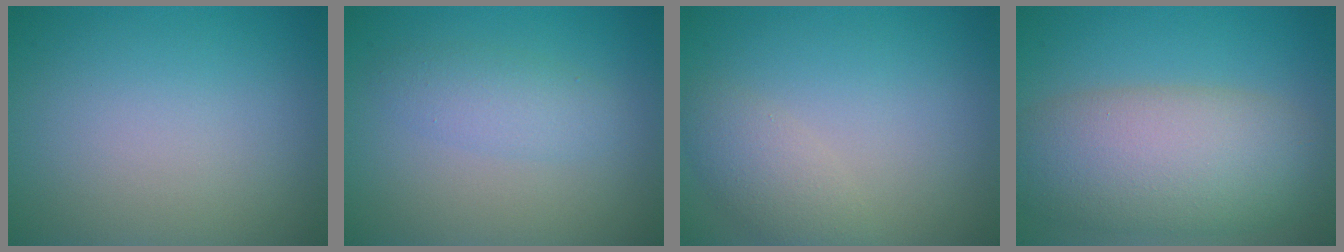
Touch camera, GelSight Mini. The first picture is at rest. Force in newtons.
{"total": 2.2, "press": 2.2, "slide": 0.1}
{"total": 2.4, "press": 2.4, "slide": 0.2}
{"total": 8.9, "press": 8.9, "slide": 0.4}